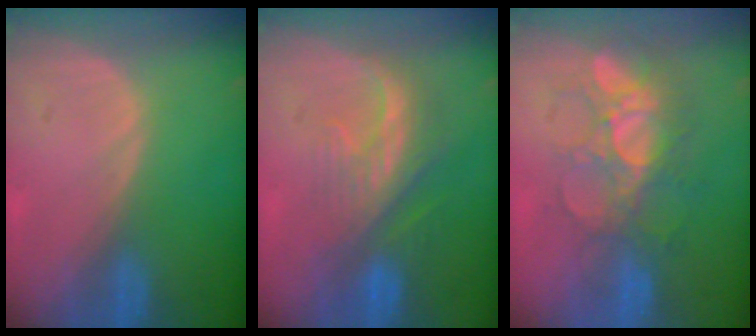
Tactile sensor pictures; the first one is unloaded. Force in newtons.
{"total": 8.2, "press": 7.4, "slide": 3.4}
{"total": 8.7, "press": 7.8, "slide": 3.7}